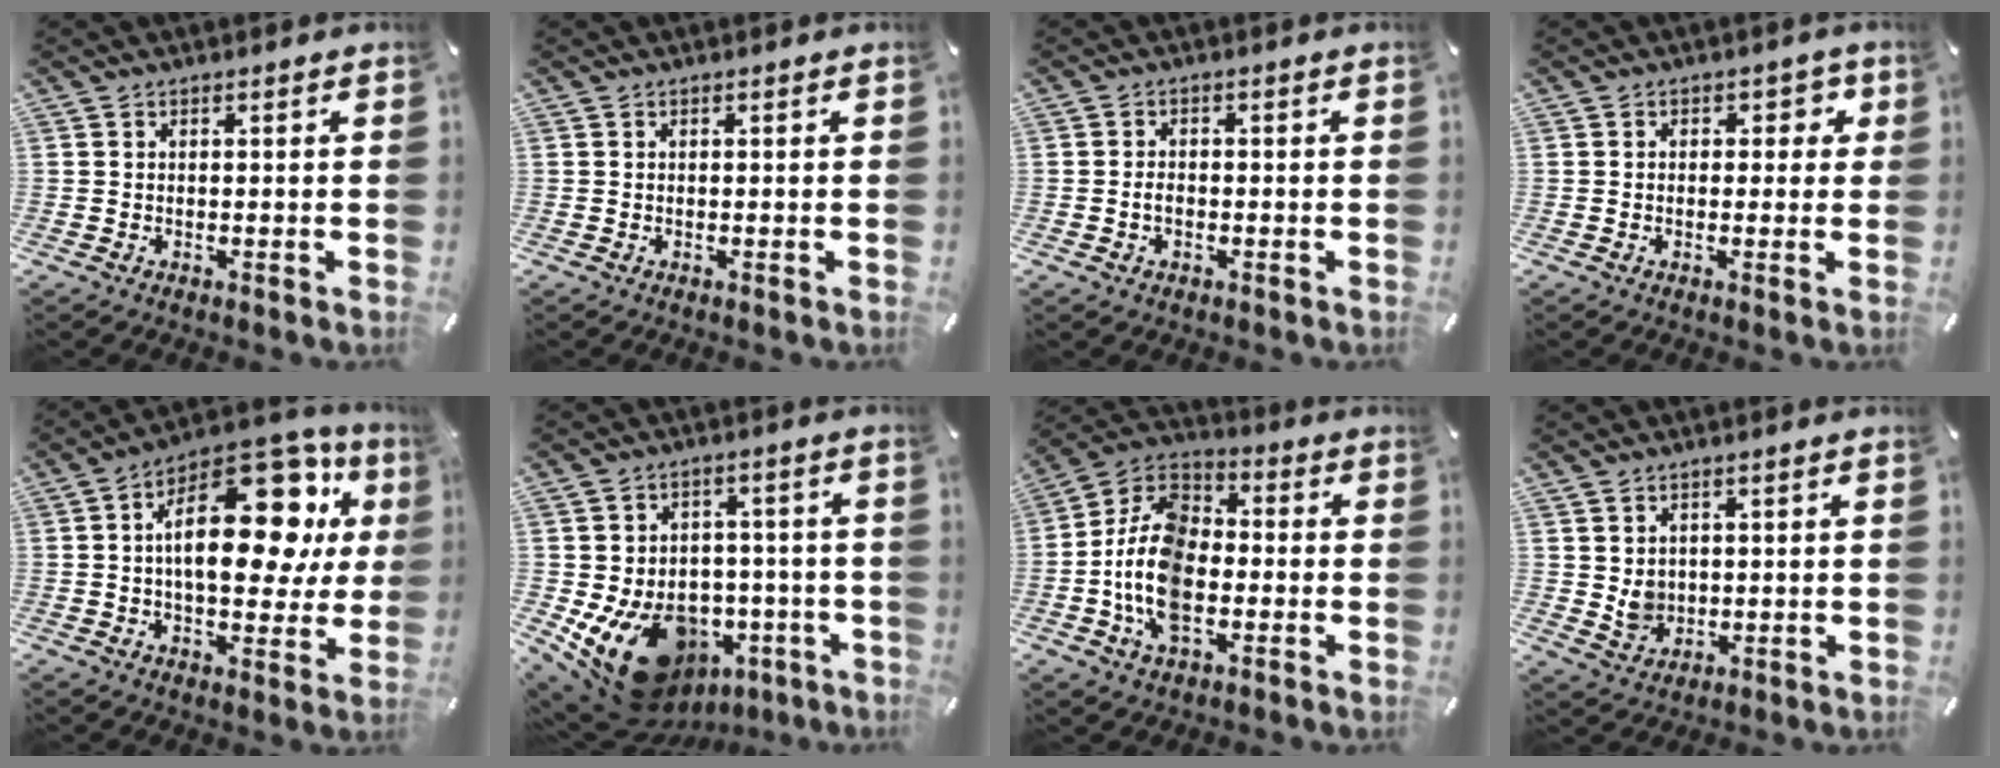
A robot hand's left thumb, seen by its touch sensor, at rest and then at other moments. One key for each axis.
{"total": 0.0}
{"total": 2.3, "fx": -0.6, "fy": 1.6, "fz": 1.6, "tx": -0.030, "ty": 0.005, "tz": -0.012}
{"total": 2.9, "fx": 0.1, "fy": 2.2, "fz": 1.9, "tx": -0.006, "ty": -0.003, "tz": -0.010}
{"total": 24.4, "fx": 6.5, "fy": 12.9, "fz": 19.6, "tx": -0.288, "ty": -0.038, "tz": 0.109}
{"total": 16.7, "fx": -6.8, "fy": 12.0, "fz": 9.4, "tx": -0.161, "ty": 0.028, "tz": -0.097}
{"total": 15.5, "fx": -4.8, "fy": 10.0, "fz": 10.9, "tx": -0.248, "ty": 0.016, "tz": -0.095}
{"total": 5.0, "fx": 1.1, "fy": 4.7, "fz": 1.1, "tx": -0.004, "ty": -0.007, "tz": 0.017}